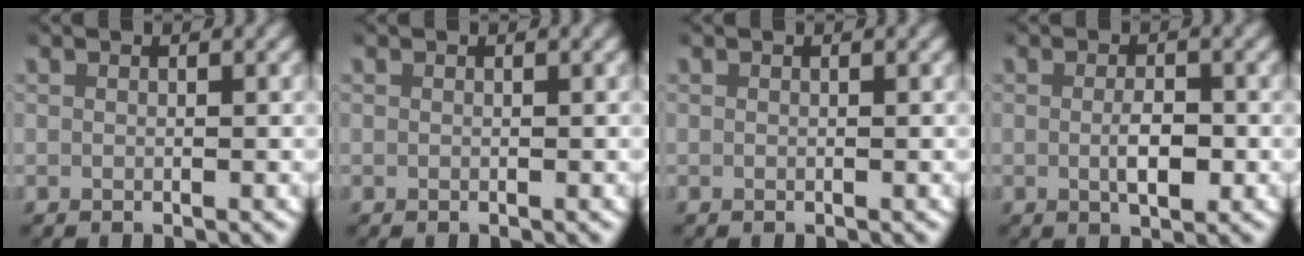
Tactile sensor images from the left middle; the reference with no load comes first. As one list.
[{"total": 0.0}, {"total": 0.0}, {"total": 2.6, "force": [-0.3, 1.2, 2.3], "torque": [-0.037, -0.004, -0.004]}]